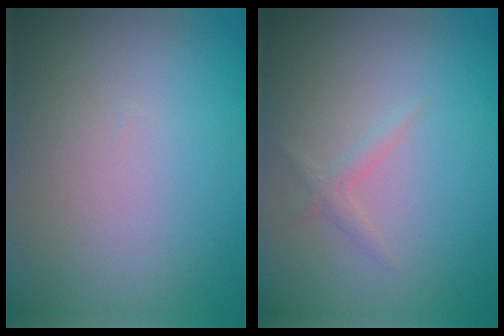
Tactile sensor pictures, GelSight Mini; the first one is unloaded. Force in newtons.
{"total": 0.9, "press": 0.9, "slide": 0.1}